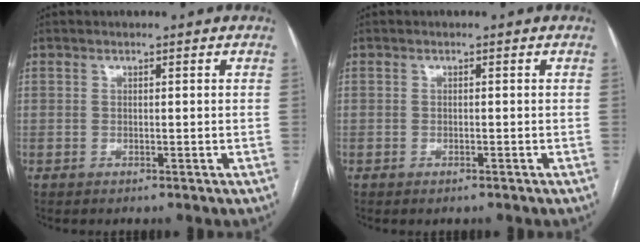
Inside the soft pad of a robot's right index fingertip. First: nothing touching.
{"total": 0.7, "force": [-0.5, 0.2, 0.4], "torque": [-0.008, -0.001, -0.005]}